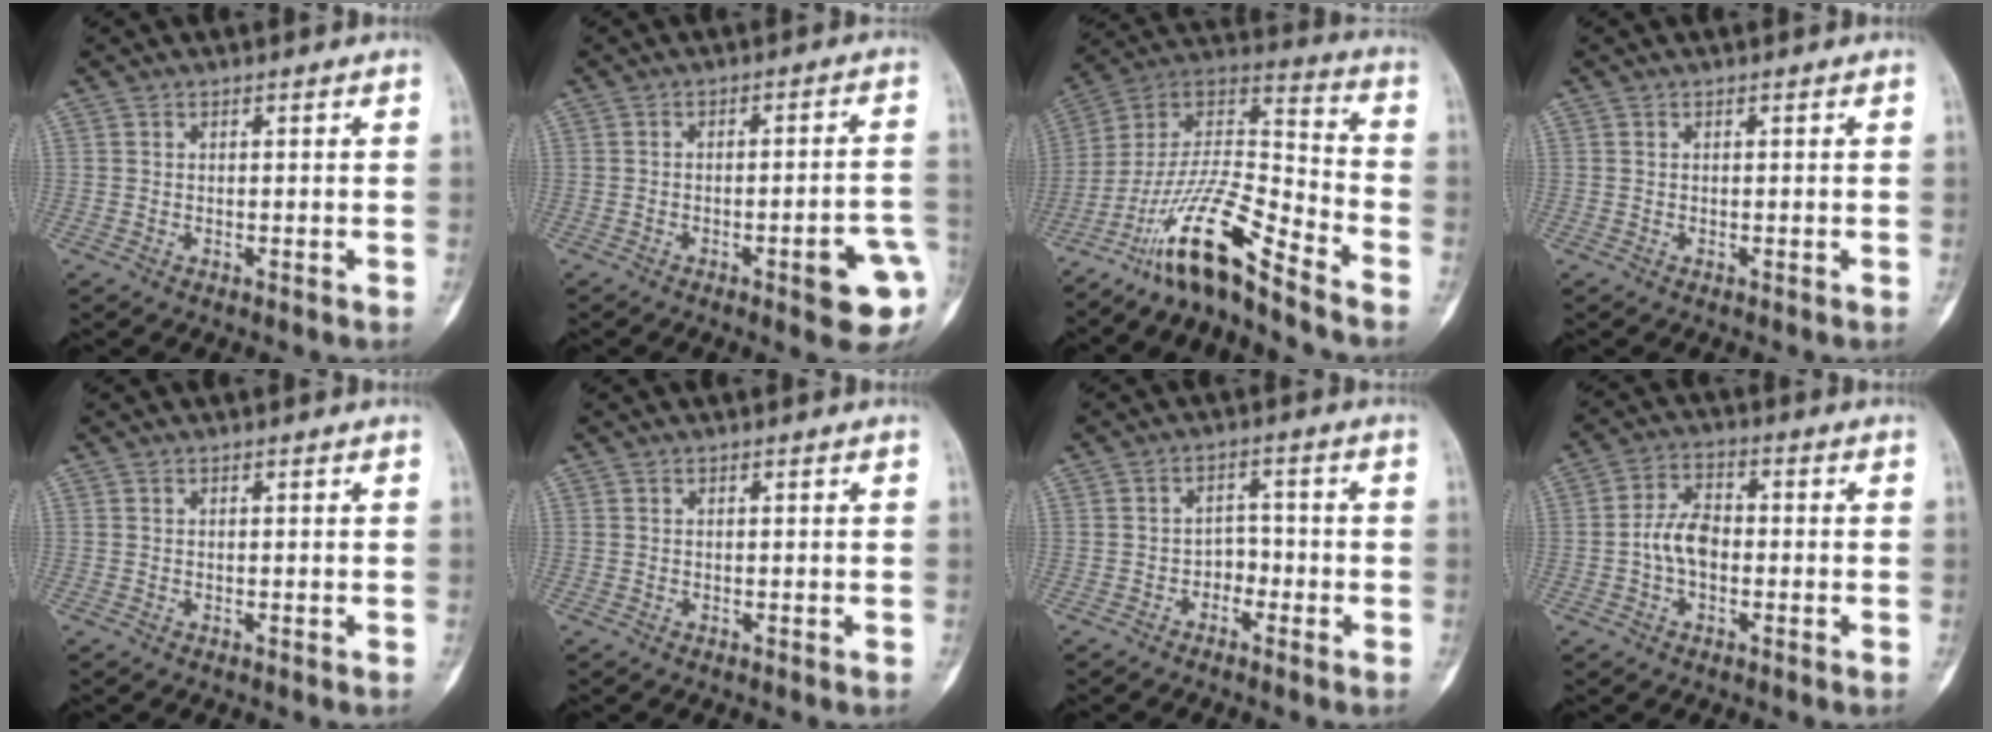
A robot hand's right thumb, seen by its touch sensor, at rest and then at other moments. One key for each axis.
{"total": 10.3, "fx": -4.0, "fy": 2.4, "fz": 9.2, "tx": -0.100, "ty": 0.023, "tz": -0.043}
{"total": 16.9, "fx": -12.4, "fy": 3.2, "fz": 11.1, "tx": -0.207, "ty": 0.099, "tz": -0.228}
{"total": 0.0}
{"total": 0.0}
{"total": 0.0}
{"total": 3.3, "fx": -1.7, "fy": 2.5, "fz": 1.4, "tx": 0.002, "ty": 0.022, "tz": -0.033}
{"total": 6.6, "fx": -1.1, "fy": 4.2, "fz": 4.9, "tx": -0.084, "ty": 0.023, "tz": -0.029}